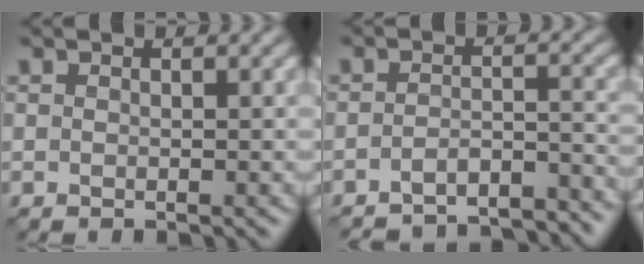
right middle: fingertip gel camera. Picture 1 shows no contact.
{"total": 7.0, "force": [-6.6, 1.0, 2.0], "torque": [-0.035, -0.006, -0.096]}